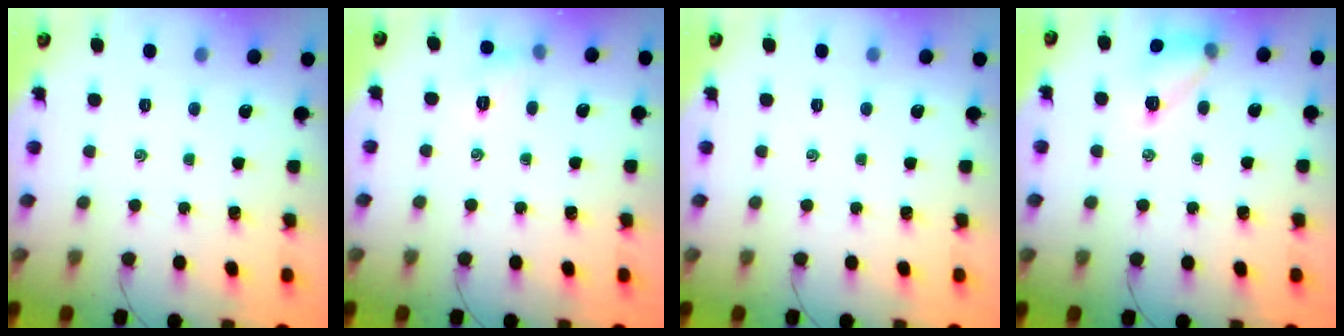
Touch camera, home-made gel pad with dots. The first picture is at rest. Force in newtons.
{"total": 6.2, "press": 6.0, "slide": 1.4}
{"total": 0.0}
{"total": 11.3, "press": 11.2, "slide": 1.5}